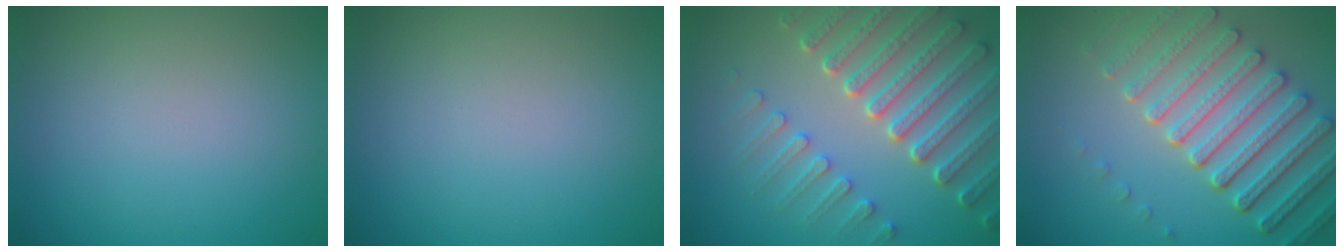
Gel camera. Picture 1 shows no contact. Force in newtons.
{"total": 0.0}
{"total": 7.4, "press": 5.7, "slide": 4.7}
{"total": 7.2, "press": 5.6, "slide": 4.6}